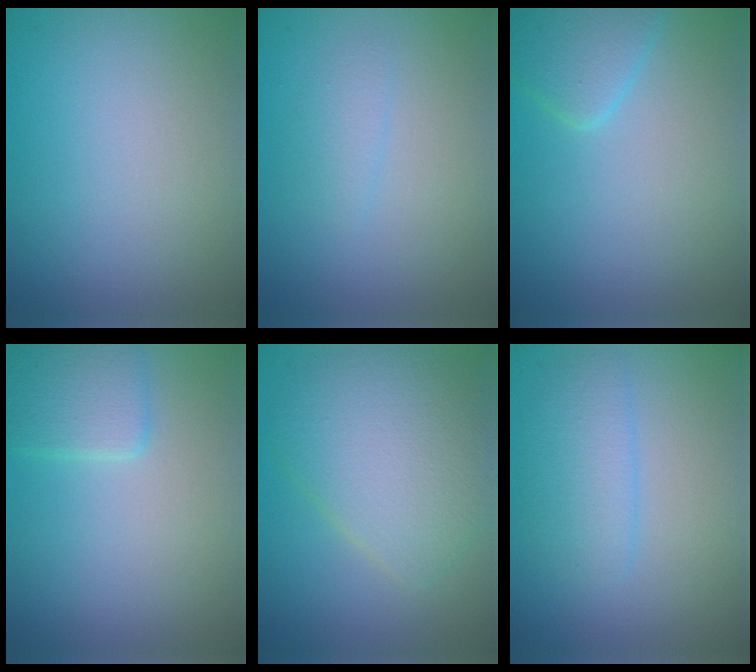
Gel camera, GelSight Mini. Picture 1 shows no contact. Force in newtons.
{"total": 1.1, "press": 1.1, "slide": 0.1}
{"total": 2.6, "press": 2.6, "slide": 0.1}
{"total": 2.6, "press": 2.6, "slide": 0.1}
{"total": 6.4, "press": 6.4, "slide": 0.3}
{"total": 2.8, "press": 2.8, "slide": 0.1}